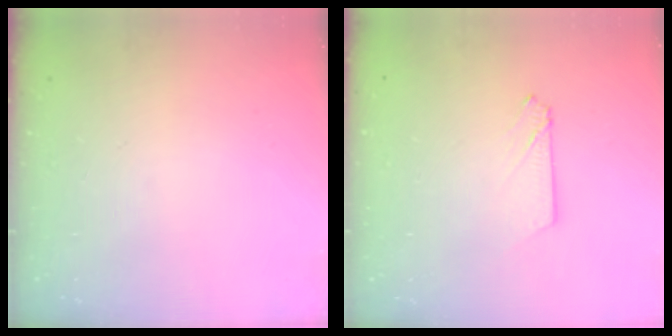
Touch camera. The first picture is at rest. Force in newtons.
{"total": 2.6, "press": 2.6, "slide": 0.3}